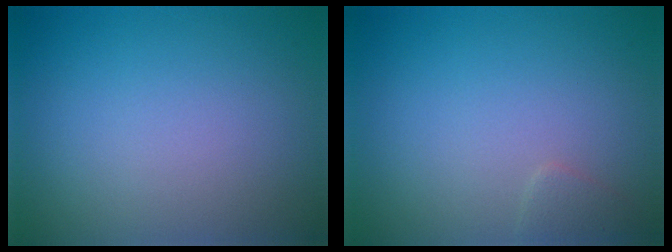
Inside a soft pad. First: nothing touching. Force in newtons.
{"total": 0.9, "press": 0.9, "slide": 0.1}